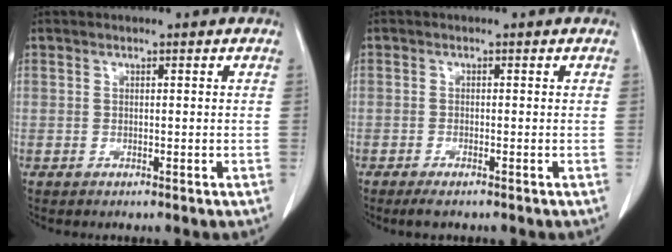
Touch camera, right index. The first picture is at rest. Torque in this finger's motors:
{"motor_torque": [0.20, -0.16, 0.03, 0.02]}